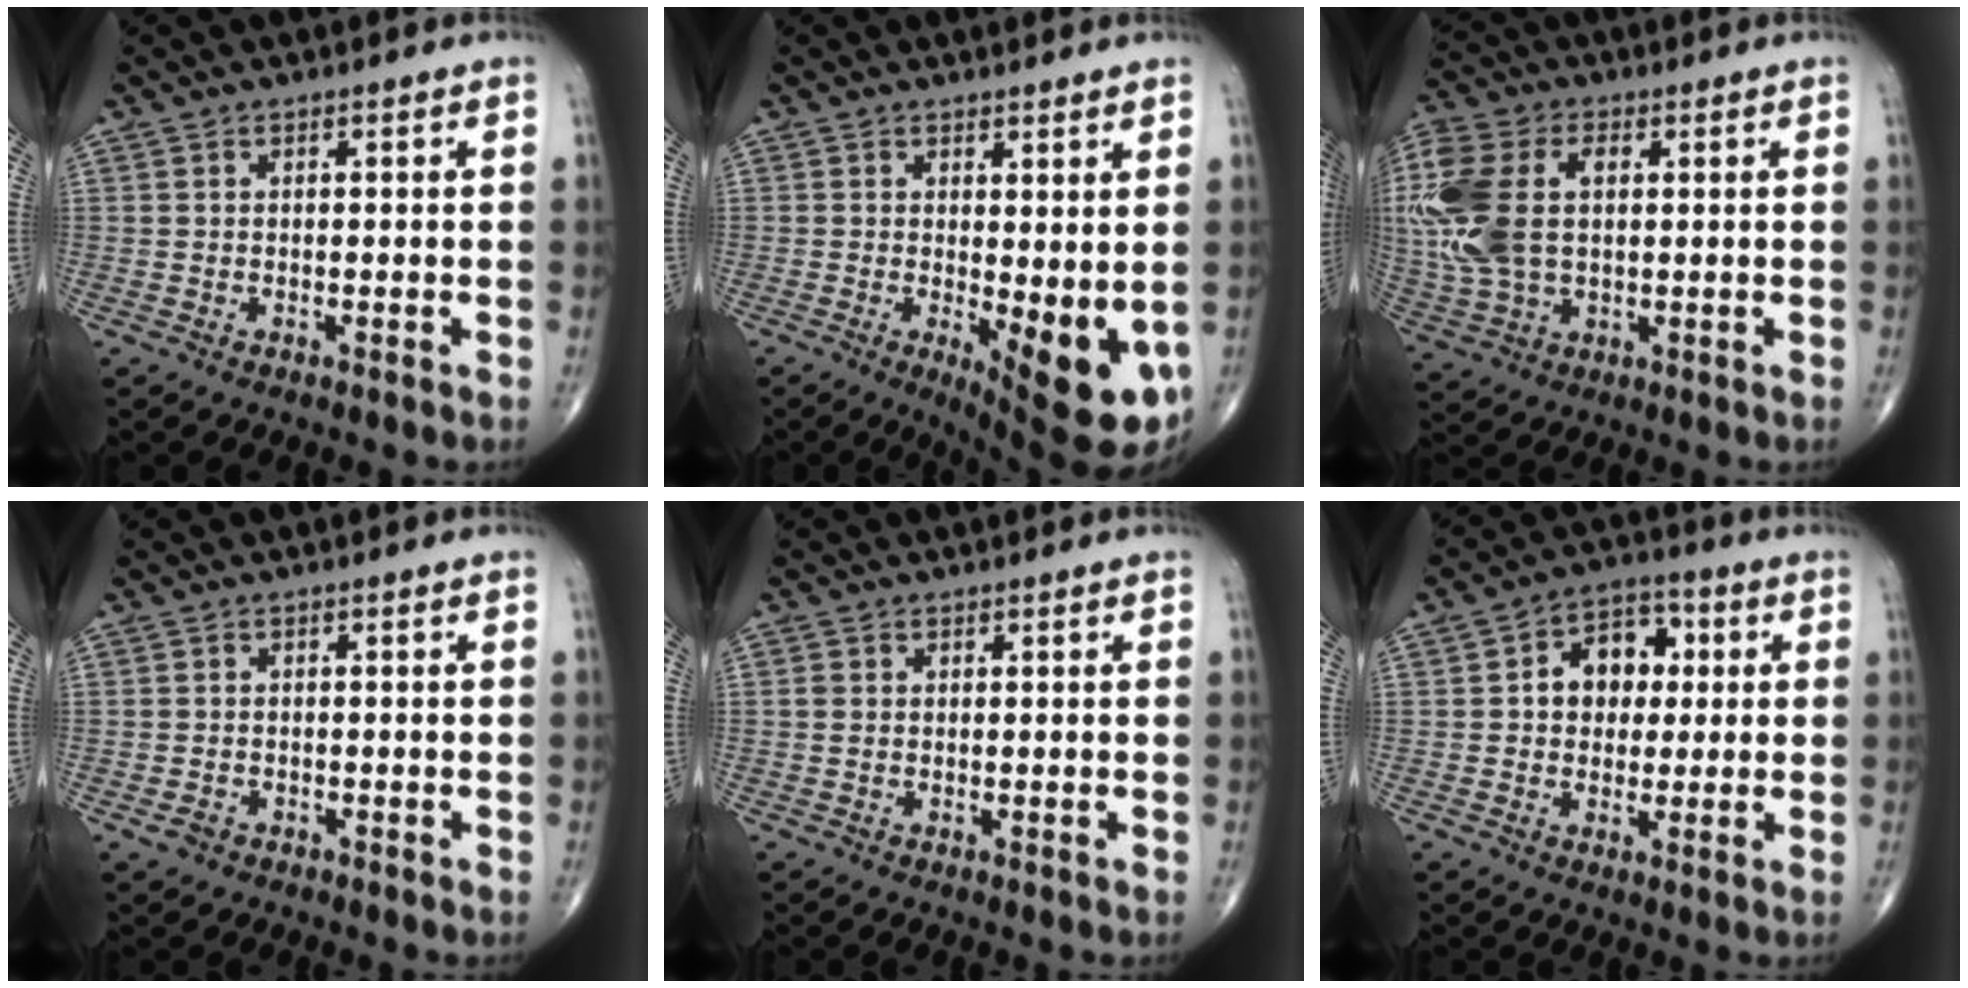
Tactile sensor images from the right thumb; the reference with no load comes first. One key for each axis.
{"total": 10.8, "fx": -1.6, "fy": 3.9, "fz": 10.0, "tx": -0.123, "ty": -0.024, "tz": -0.009}
{"total": 18.1, "fx": 2.0, "fy": 11.4, "fz": 13.9, "tx": -0.344, "ty": 0.008, "tz": 0.040}
{"total": 1.7, "fx": -0.9, "fy": 1.3, "fz": 0.7, "tx": -0.013, "ty": 0.004, "tz": -0.013}
{"total": 1.1, "fx": 0.0, "fy": 0.9, "fz": 0.6, "tx": -0.012, "ty": 0.000, "tz": 0.000}
{"total": 9.6, "fx": 1.5, "fy": 7.3, "fz": 6.1, "tx": -0.049, "ty": 0.017, "tz": 0.015}